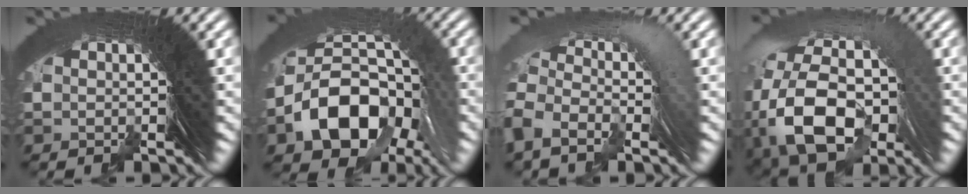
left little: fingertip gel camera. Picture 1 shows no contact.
{"total": 11.3, "force": [1.7, 7.0, 8.7], "torque": [-0.167, -0.011, 0.032]}
{"total": 3.2, "force": [0.1, 2.1, 2.4], "torque": [-0.044, 0.005, -0.001]}
{"total": 12.1, "force": [0.4, 8.4, 8.7], "torque": [-0.179, -0.029, 0.020]}